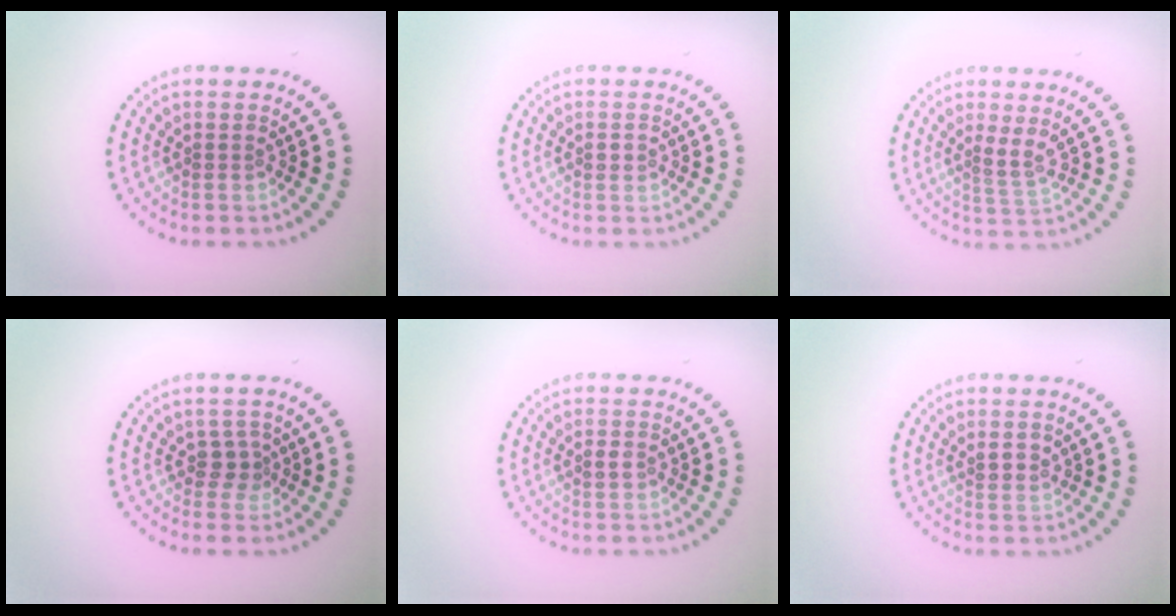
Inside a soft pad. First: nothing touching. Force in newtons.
{"total": 1.0, "press": 1.0, "slide": 0.0}
{"total": 1.8, "press": 1.3, "slide": 1.3}
{"total": 1.6, "press": 1.2, "slide": 1.0}
{"total": 1.0, "press": 1.0, "slide": 0.1}
{"total": 1.5, "press": 1.3, "slide": 0.6}